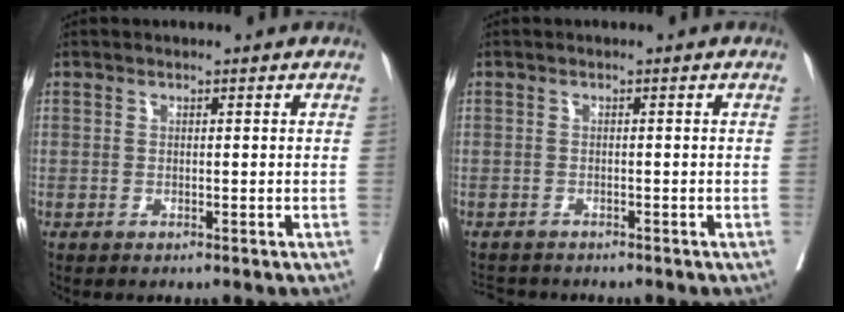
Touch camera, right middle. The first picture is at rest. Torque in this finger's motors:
{"motor_torque": [0.06, -0.05, 0.00, -0.01]}